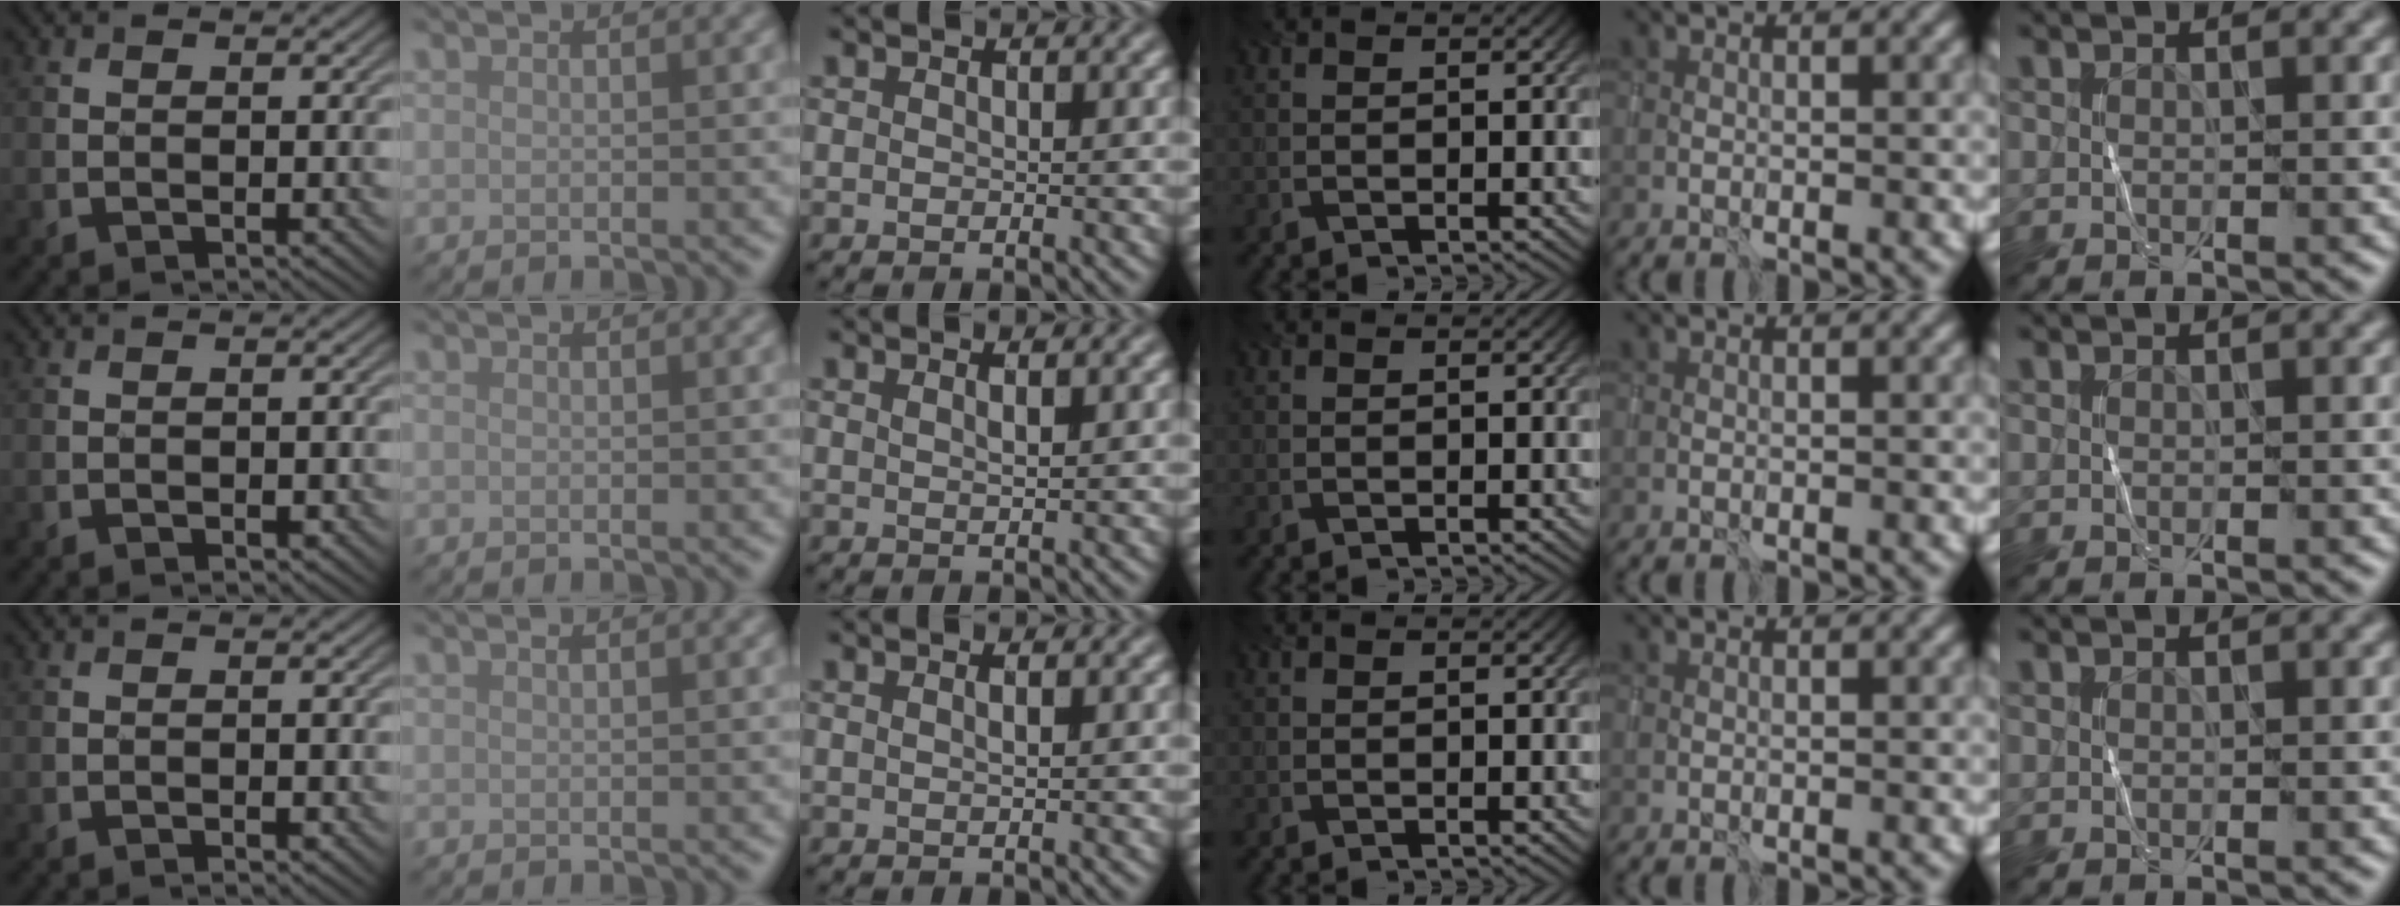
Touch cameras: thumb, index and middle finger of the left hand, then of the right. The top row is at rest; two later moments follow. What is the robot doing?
{"motion": "wrap", "object": "sponge"}